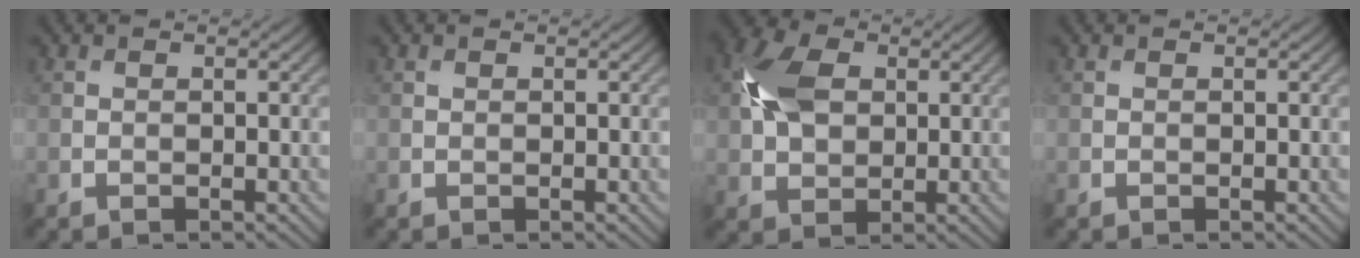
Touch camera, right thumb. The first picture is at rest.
{"total": 0.0}
{"total": 7.7, "force": [1.7, 5.3, 5.3], "torque": [-0.136, 0.016, 0.027]}
{"total": 0.0}